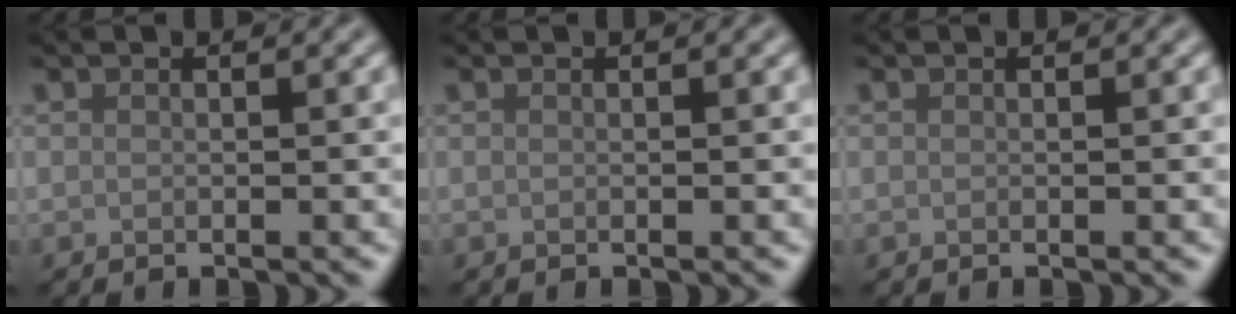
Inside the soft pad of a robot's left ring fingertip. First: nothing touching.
{"total": 0.0}
{"total": 0.0}